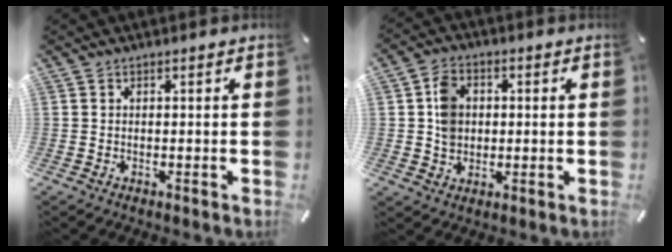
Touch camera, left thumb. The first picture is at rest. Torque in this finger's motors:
{"motor_torque": [1.23, 1.54, 0.62, -0.57, 0.29]}